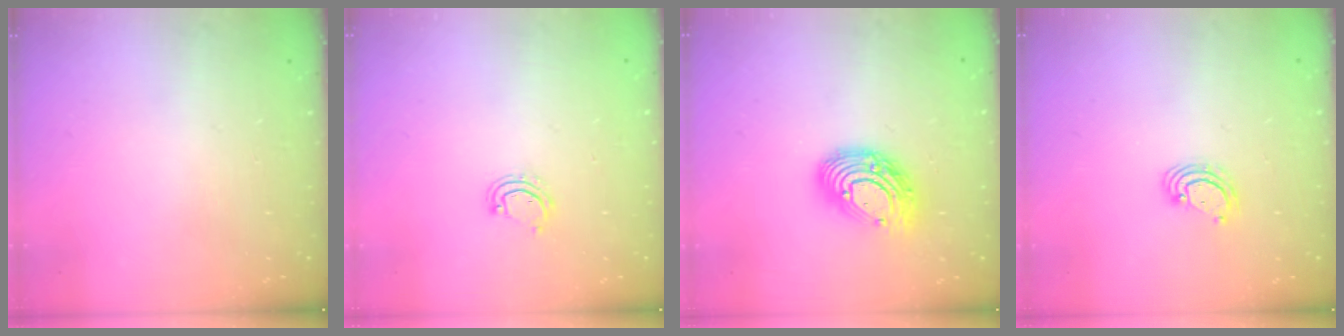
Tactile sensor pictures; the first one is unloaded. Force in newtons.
{"total": 2.7, "press": 2.7, "slide": 0.2}
{"total": 13.4, "press": 13.3, "slide": 1.4}
{"total": 3.2, "press": 3.2, "slide": 0.3}